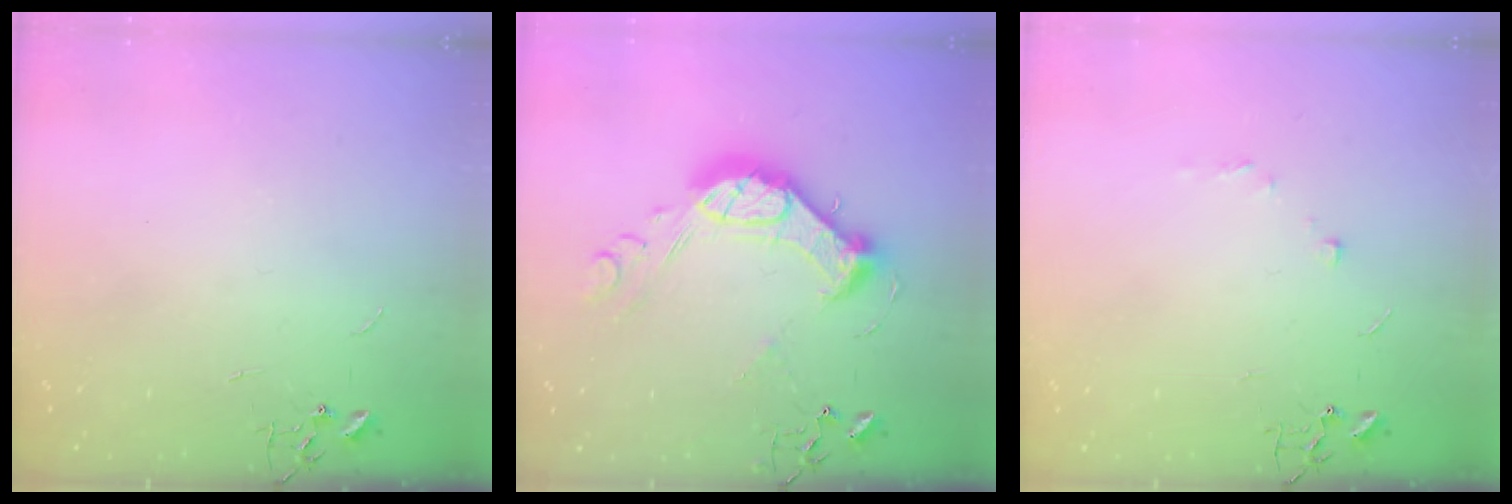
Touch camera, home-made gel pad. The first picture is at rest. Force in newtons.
{"total": 16.8, "press": 16.8, "slide": 0.4}
{"total": 5.6, "press": 5.6, "slide": 0.5}